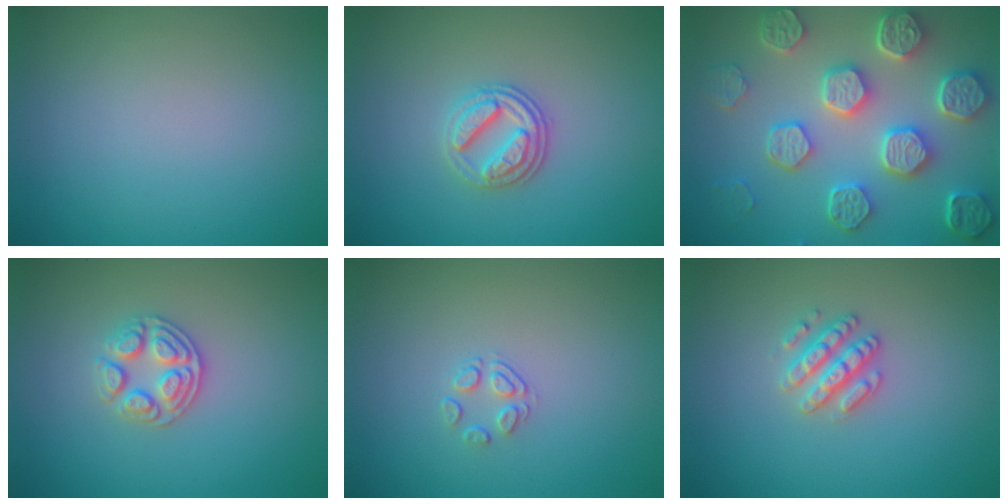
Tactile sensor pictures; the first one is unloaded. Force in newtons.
{"total": 3.1, "press": 2.7, "slide": 1.5}
{"total": 8.1, "press": 6.5, "slide": 4.8}
{"total": 2.9, "press": 2.7, "slide": 1.0}
{"total": 1.5, "press": 0.8, "slide": 1.3}
{"total": 2.6, "press": 2.6, "slide": 0.3}